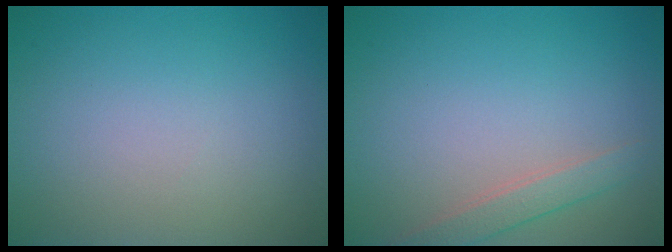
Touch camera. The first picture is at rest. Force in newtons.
{"total": 1.8, "press": 1.8, "slide": 0.1}